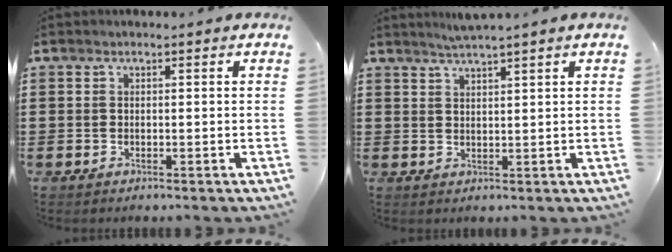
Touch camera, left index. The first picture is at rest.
{"total": 2.5, "force": [2.3, -0.6, 0.7], "torque": [-0.018, -0.003, 0.042]}